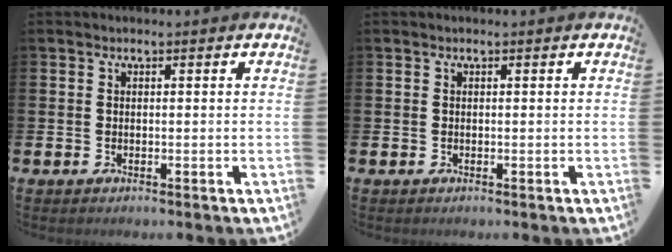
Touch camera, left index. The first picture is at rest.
{"total": 0.0}